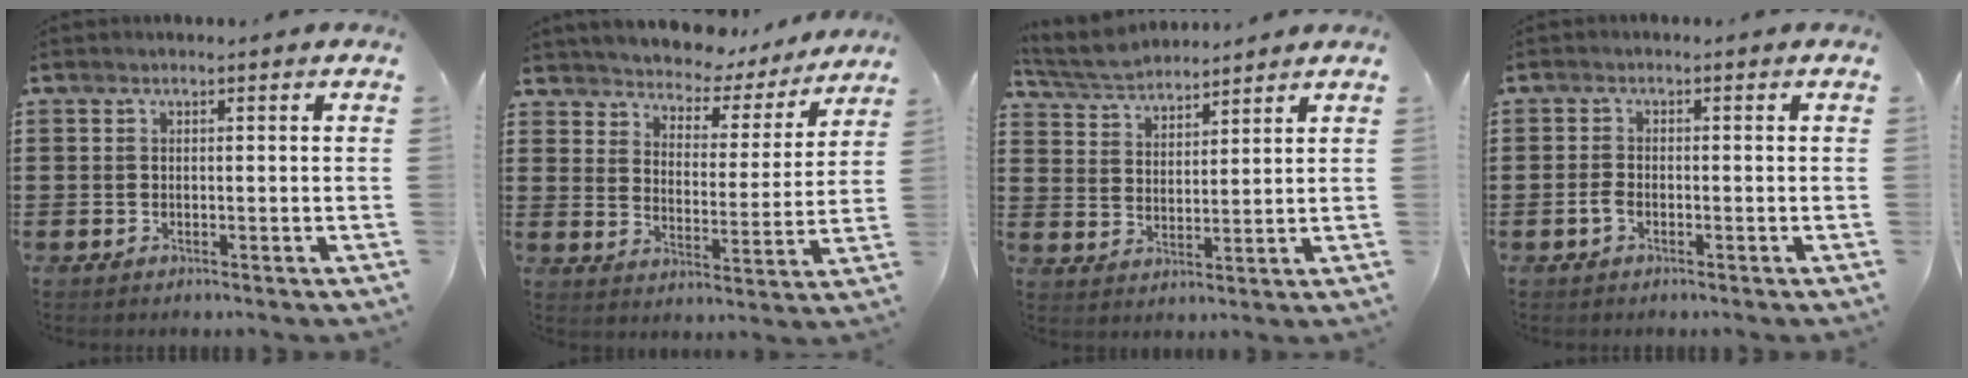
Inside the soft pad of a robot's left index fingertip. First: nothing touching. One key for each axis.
{"total": 4.6, "fx": 4.5, "fy": 1.2, "fz": 0.1, "tx": -0.031, "ty": -0.037, "tz": 0.071}
{"total": 4.8, "fx": 4.6, "fy": 0.9, "fz": 0.7, "tx": -0.035, "ty": -0.014, "tz": 0.085}
{"total": 1.7, "fx": -0.7, "fy": 0.9, "fz": 1.3, "tx": -0.041, "ty": -0.004, "tz": -0.018}